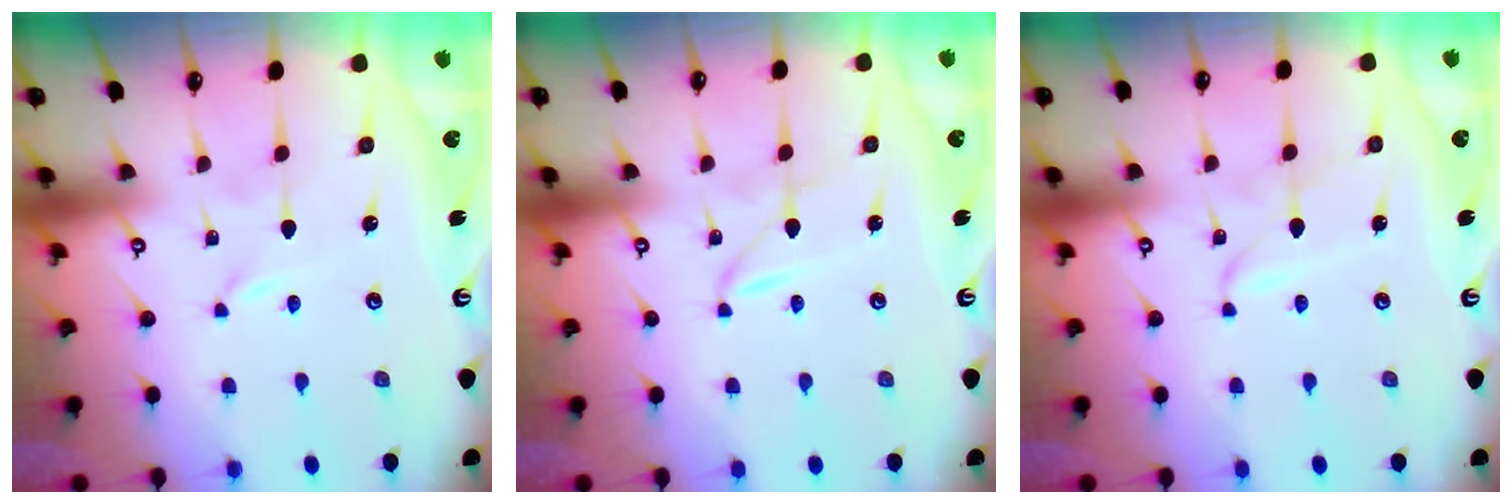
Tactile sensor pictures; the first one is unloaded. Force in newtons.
{"total": 1.6, "press": 1.5, "slide": 0.2}
{"total": 2.4, "press": 2.4, "slide": 0.3}